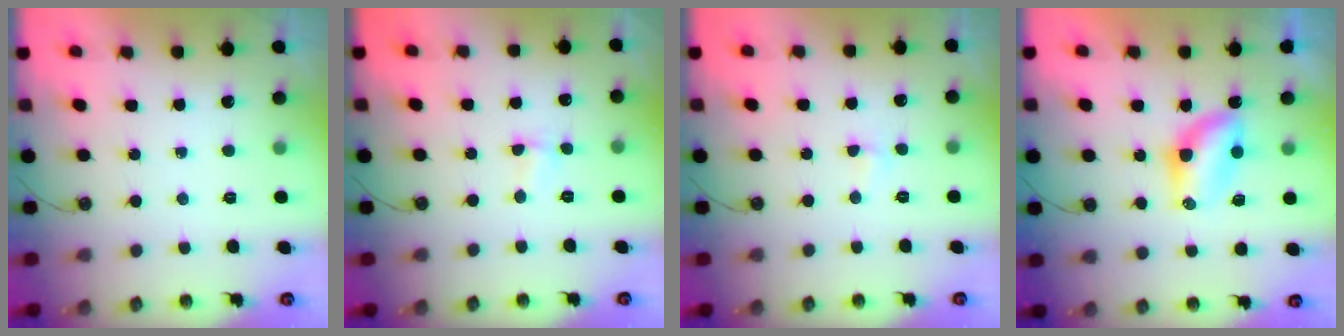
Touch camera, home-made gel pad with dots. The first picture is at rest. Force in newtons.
{"total": 1.6, "press": 1.3, "slide": 0.9}
{"total": 3.0, "press": 2.9, "slide": 0.5}
{"total": 7.1, "press": 6.9, "slide": 1.6}